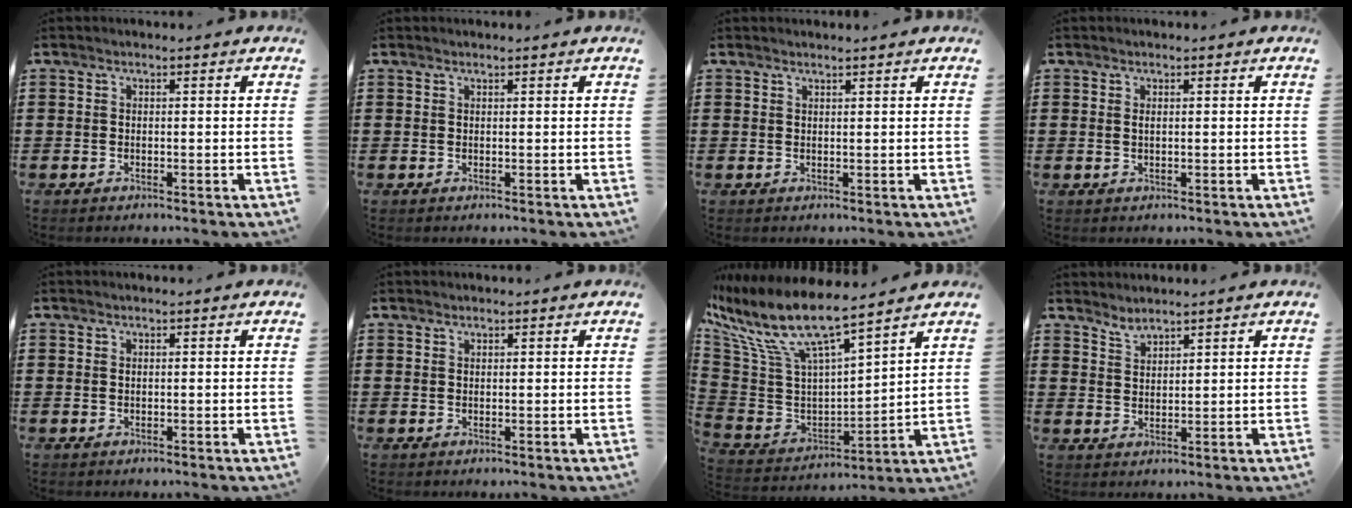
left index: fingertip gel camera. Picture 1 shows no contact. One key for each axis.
{"total": 0.0}
{"total": 0.9, "fx": 0.8, "fy": -0.1, "fz": 0.3, "tx": -0.007, "ty": -0.003, "tz": 0.017}
{"total": 0.7, "fx": 0.2, "fy": 0.3, "fz": 0.6, "tx": -0.014, "ty": 0.001, "tz": 0.003}
{"total": 0.0}
{"total": 0.6, "fx": 0.5, "fy": 0.2, "fz": 0.2, "tx": -0.005, "ty": 0.000, "tz": 0.011}
{"total": 11.0, "fx": 7.4, "fy": 2.9, "fz": 7.6, "tx": -0.193, "ty": -0.056, "tz": 0.121}
{"total": 2.1, "fx": 2.0, "fy": 0.2, "fz": 0.2, "tx": -0.008, "ty": -0.005, "tz": 0.040}